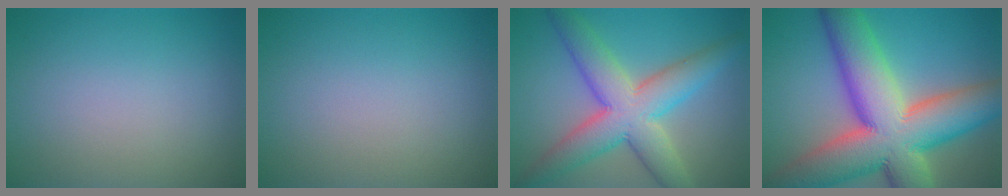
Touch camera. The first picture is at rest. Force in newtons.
{"total": 0.0}
{"total": 8.5, "press": 8.5, "slide": 0.3}
{"total": 16.3, "press": 16.2, "slide": 1.2}